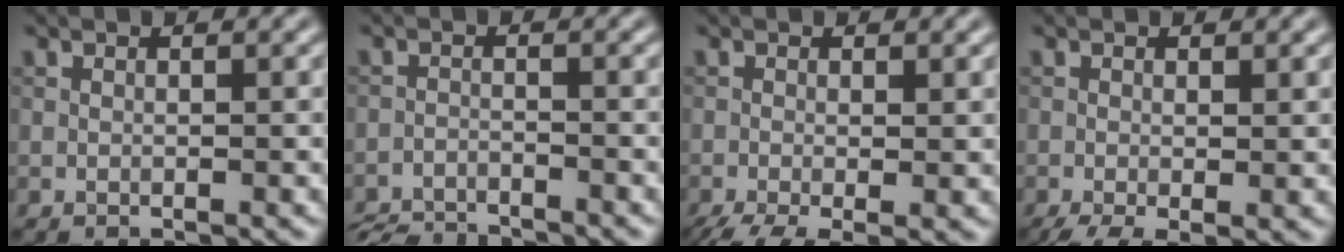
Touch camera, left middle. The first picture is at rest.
{"total": 5.1, "force": [-4.9, 0.6, 1.0], "torque": [-0.020, -0.016, -0.090]}
{"total": 4.6, "force": [-2.2, 1.5, 3.8], "torque": [-0.072, -0.014, -0.037]}
{"total": 3.4, "force": [-1.2, 1.1, 3.0], "torque": [-0.058, -0.013, -0.021]}